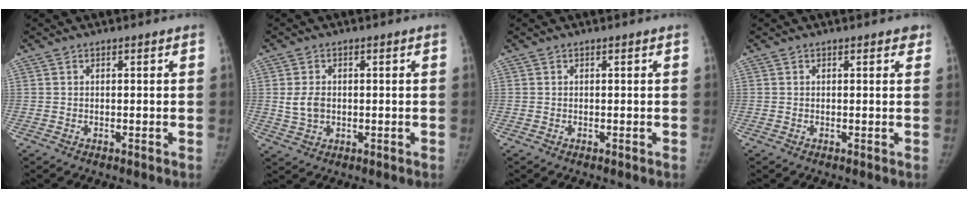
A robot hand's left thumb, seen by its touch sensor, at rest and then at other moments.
{"total": 4.1, "force": [0.0, 3.0, 2.7], "torque": [-0.044, 0.002, 0.007]}
{"total": 0.0}
{"total": 1.3, "force": [0.8, 0.6, 0.7], "torque": [0.003, -0.002, 0.005]}